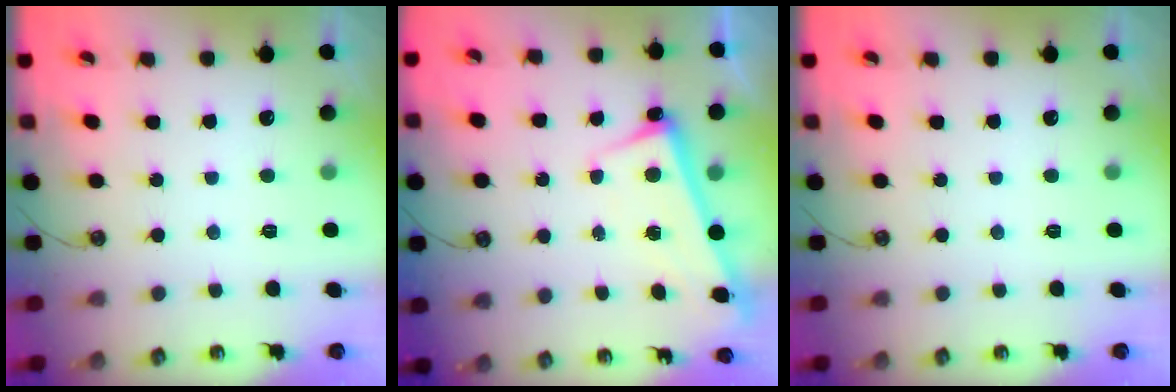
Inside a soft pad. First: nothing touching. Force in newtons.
{"total": 2.5, "press": 2.4, "slide": 0.6}
{"total": 0.0}